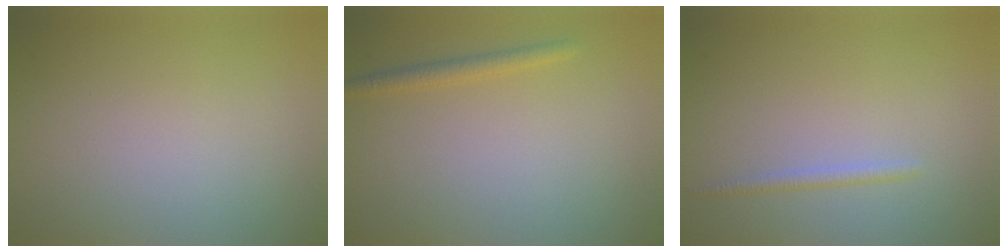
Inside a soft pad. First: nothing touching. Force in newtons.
{"total": 1.5, "press": 1.4, "slide": 0.1}
{"total": 1.0, "press": 1.0, "slide": 0.0}